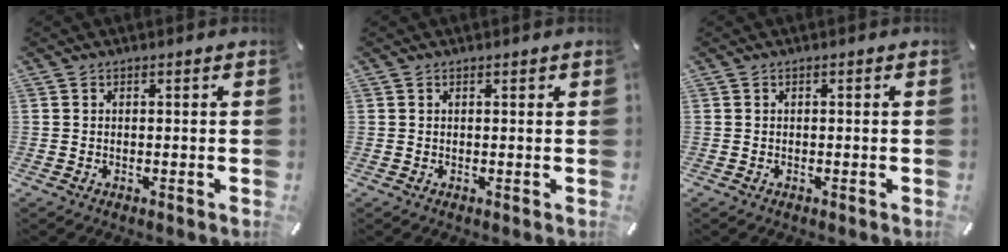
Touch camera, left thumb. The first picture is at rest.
{"total": 0.5, "force": [0.3, 0.2, 0.4], "torque": [-0.008, 0.002, 0.005]}
{"total": 0.0}